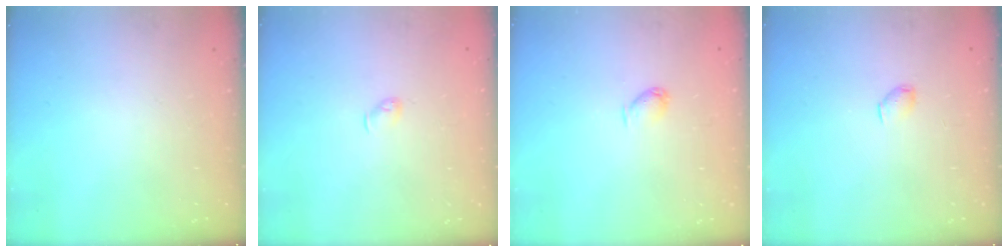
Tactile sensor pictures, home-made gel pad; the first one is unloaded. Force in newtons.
{"total": 3.3, "press": 3.2, "slide": 0.6}
{"total": 3.4, "press": 3.4, "slide": 0.6}
{"total": 2.8, "press": 2.8, "slide": 0.5}